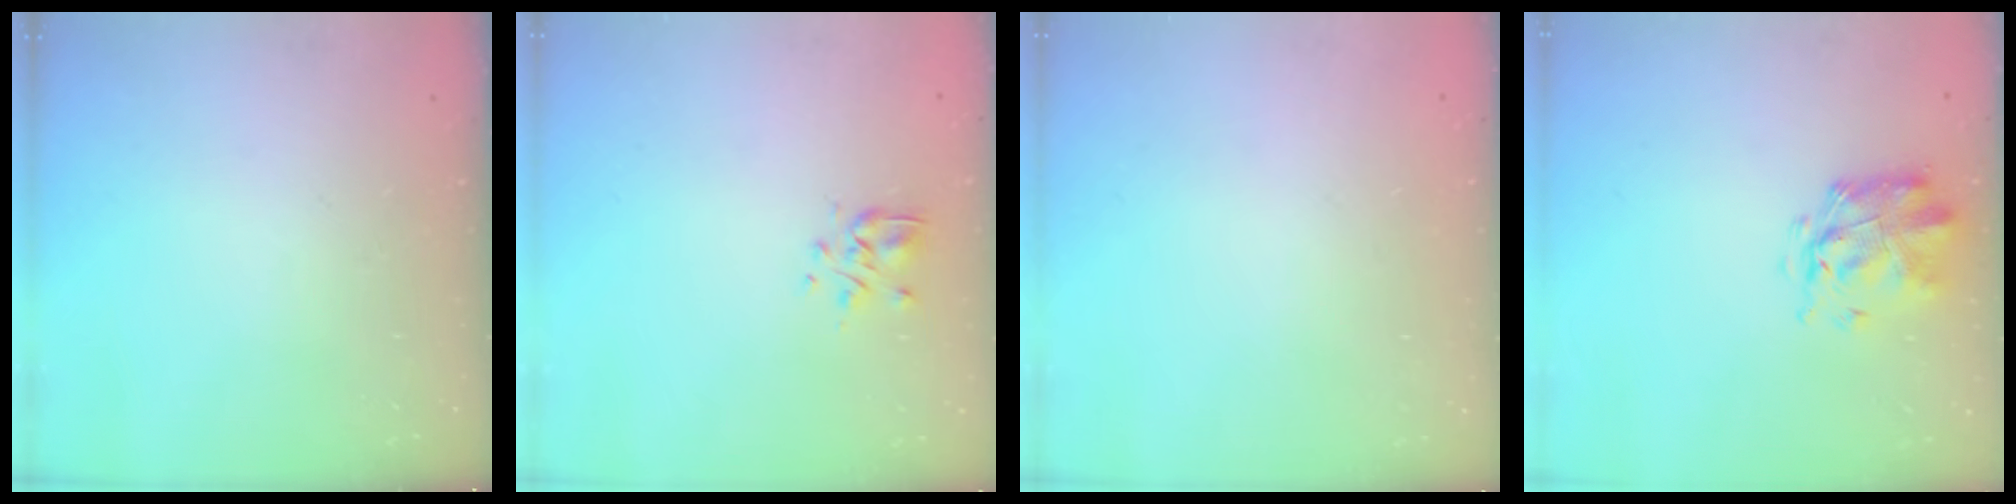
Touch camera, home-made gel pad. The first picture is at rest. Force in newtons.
{"total": 3.5, "press": 3.3, "slide": 1.1}
{"total": 1.6, "press": 1.6, "slide": 0.1}
{"total": 3.0, "press": 2.8, "slide": 1.0}